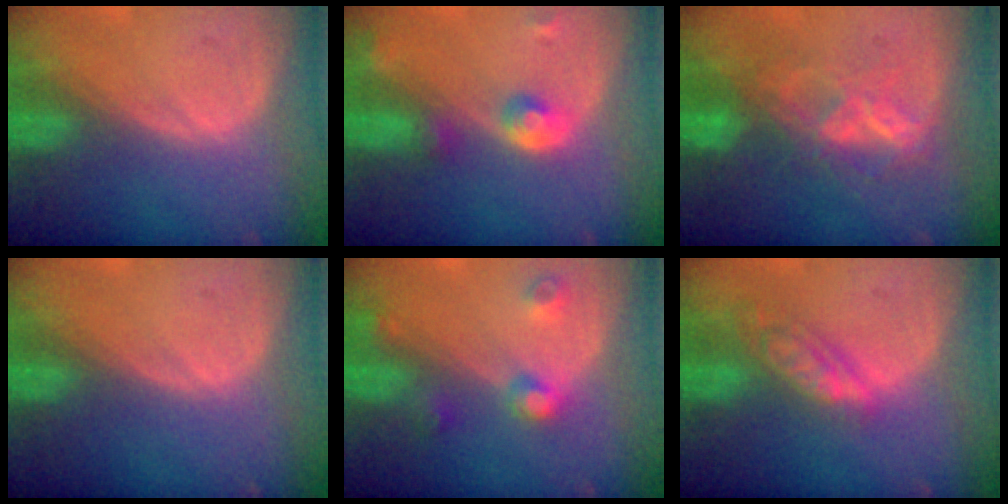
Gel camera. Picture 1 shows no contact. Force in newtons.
{"total": 4.5, "press": 4.1, "slide": 1.8}
{"total": 6.2, "press": 6.2, "slide": 0.8}
{"total": 0.0}
{"total": 4.5, "press": 4.0, "slide": 2.1}
{"total": 5.7, "press": 5.1, "slide": 2.6}